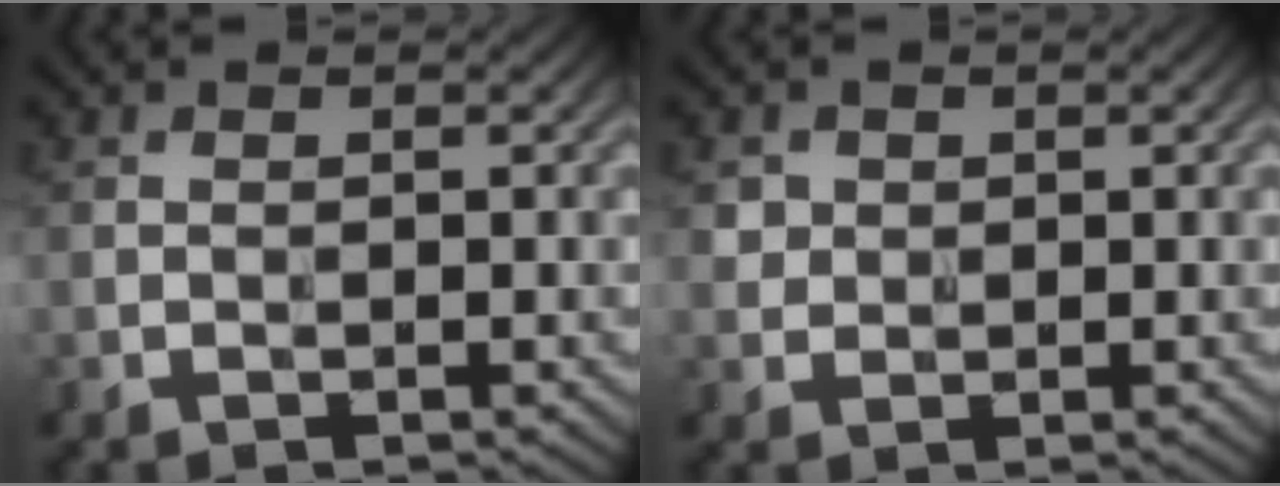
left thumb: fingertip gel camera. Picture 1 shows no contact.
{"total": 1.7, "force": [0.6, 1.6, 0.3], "torque": [-0.009, -0.005, 0.012]}